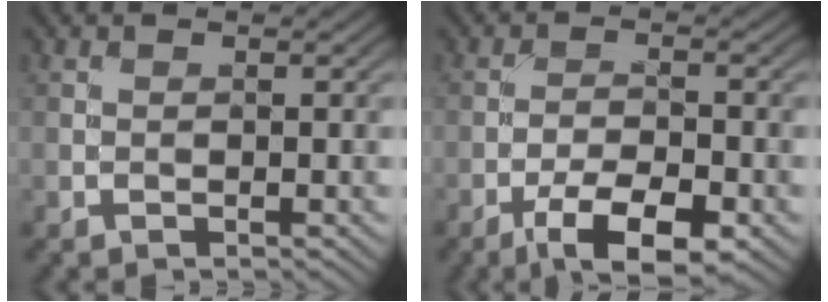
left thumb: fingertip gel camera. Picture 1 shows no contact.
{"total": 7.8, "force": [-4.6, 2.6, 5.8], "torque": [-0.097, -0.002, -0.078]}